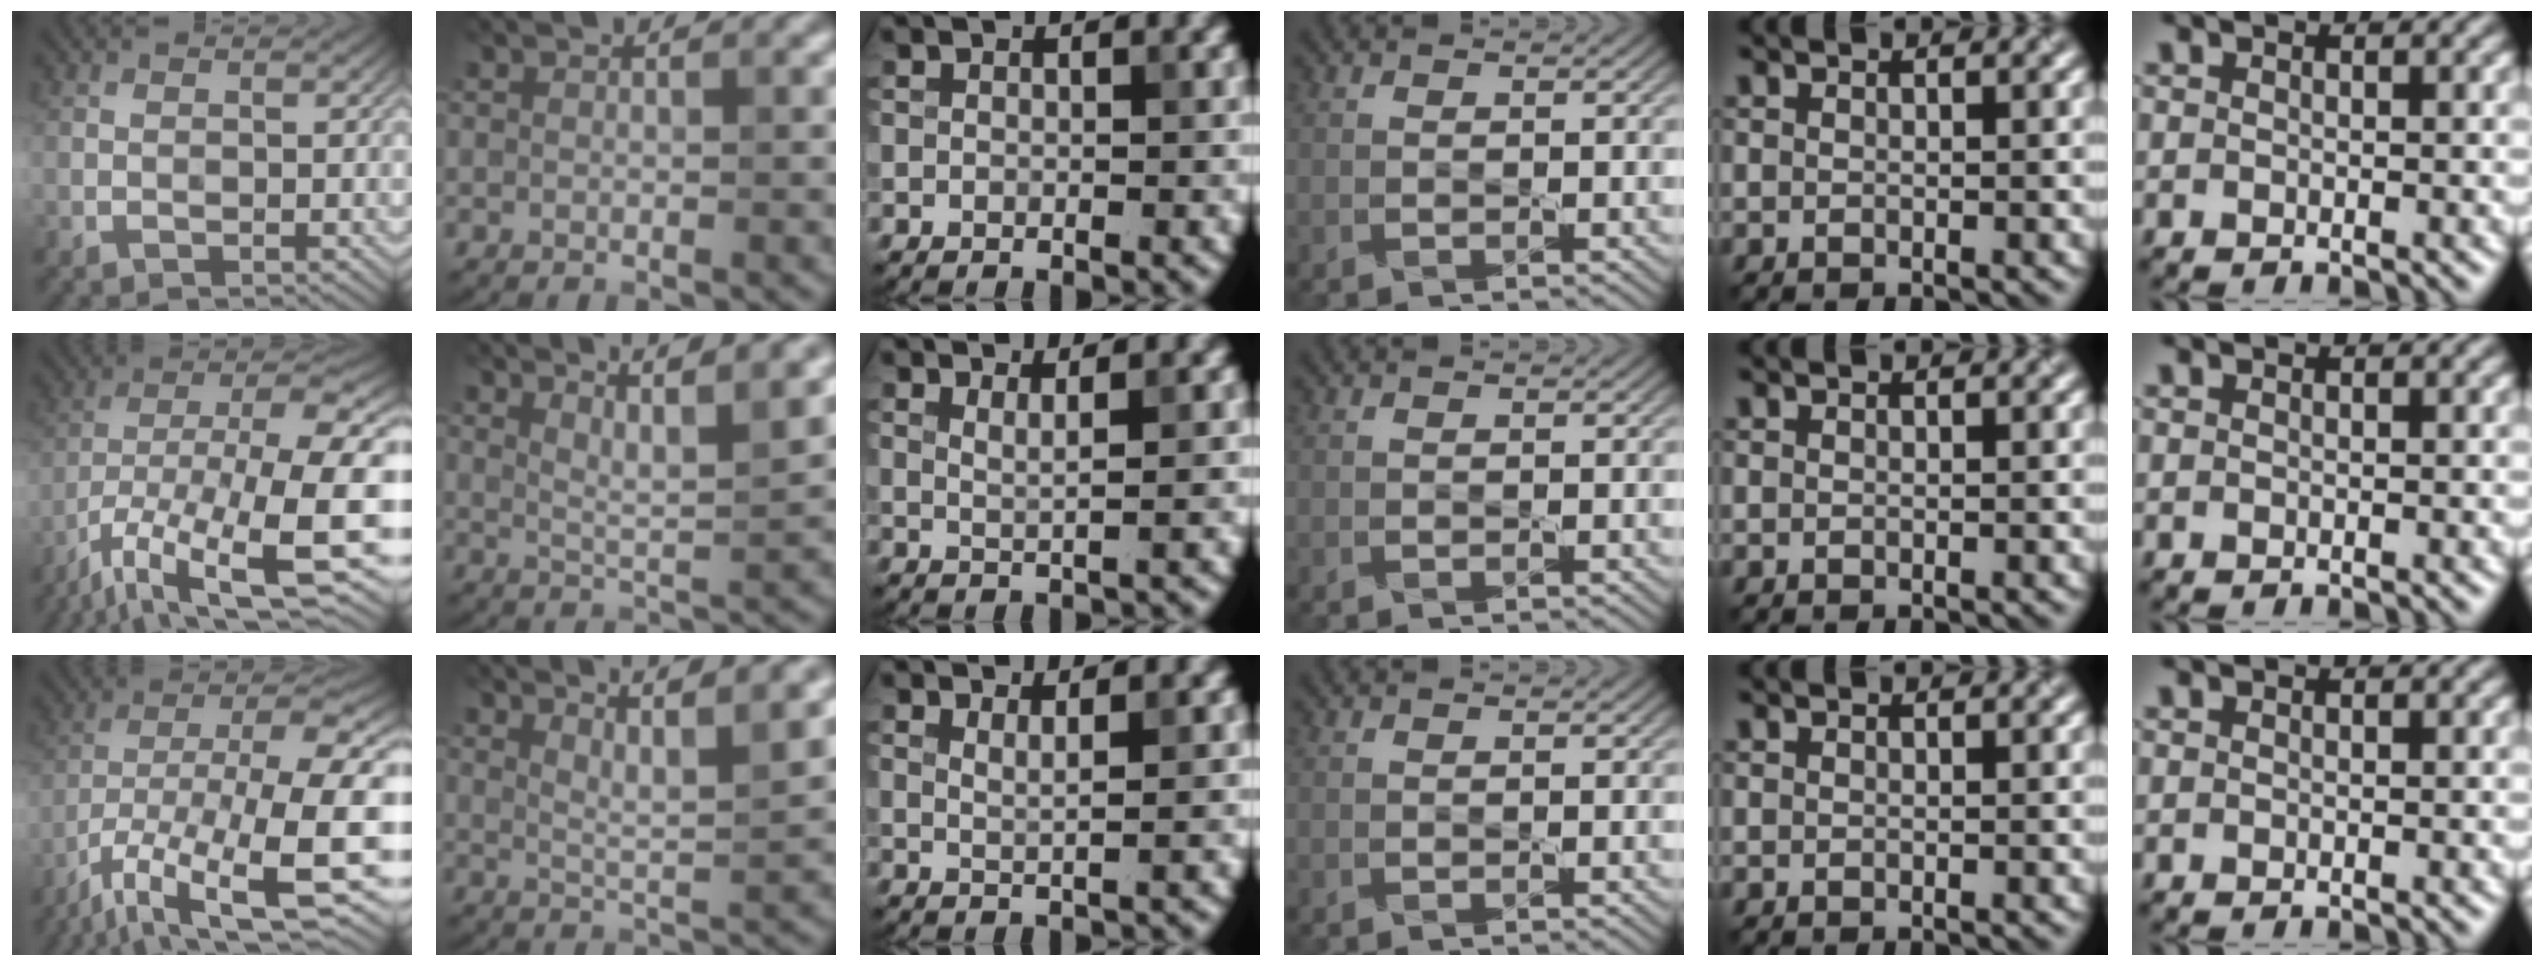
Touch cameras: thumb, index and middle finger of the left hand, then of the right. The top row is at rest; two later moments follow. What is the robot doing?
{"motion": "squeeze", "object": "bubble wrap"}